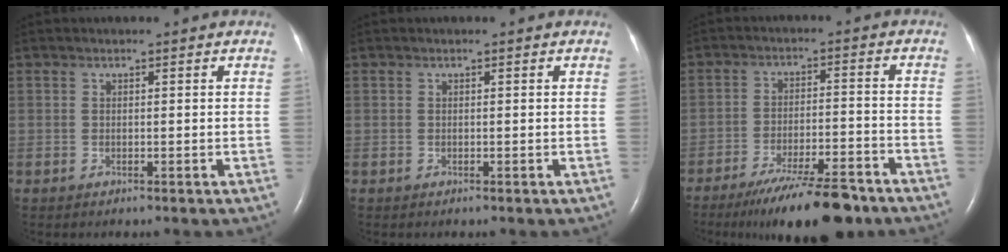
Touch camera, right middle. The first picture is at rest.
{"total": 0.0}
{"total": 13.7, "force": [-10.8, 2.2, 8.1], "torque": [-0.120, -0.017, -0.170]}